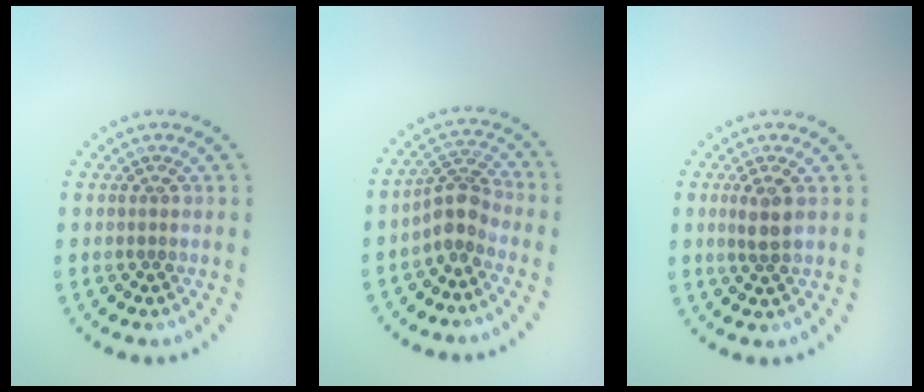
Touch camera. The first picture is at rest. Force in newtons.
{"total": 2.9, "press": 2.3, "slide": 1.8}
{"total": 2.0, "press": 1.9, "slide": 0.8}